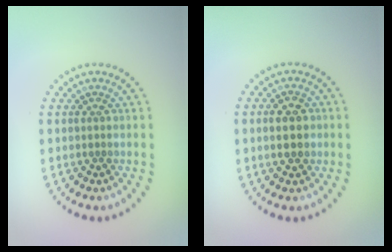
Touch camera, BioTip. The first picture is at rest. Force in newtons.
{"total": 3.5, "press": 3.4, "slide": 0.2}